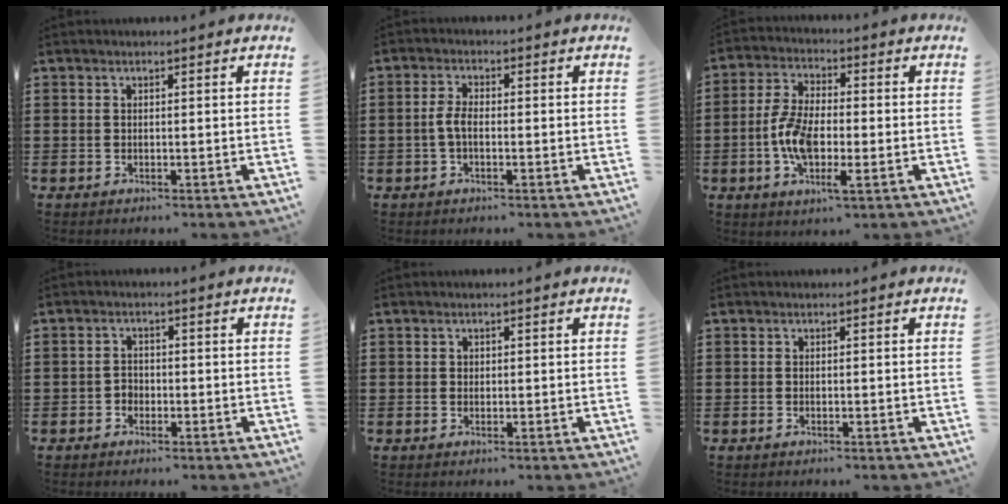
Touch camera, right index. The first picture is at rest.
{"total": 2.8, "force": [-0.7, 1.1, 2.5], "torque": [-0.069, -0.003, -0.020]}
{"total": 8.2, "force": [-2.0, 3.5, 7.2], "torque": [-0.171, -0.009, -0.044]}
{"total": 1.5, "force": [-0.9, 1.1, 0.5], "torque": [-0.014, 0.001, -0.019]}
{"total": 0.5, "force": [0.2, 0.5, 0.0], "torque": [-0.001, 0.005, 0.003]}
{"total": 0.0}